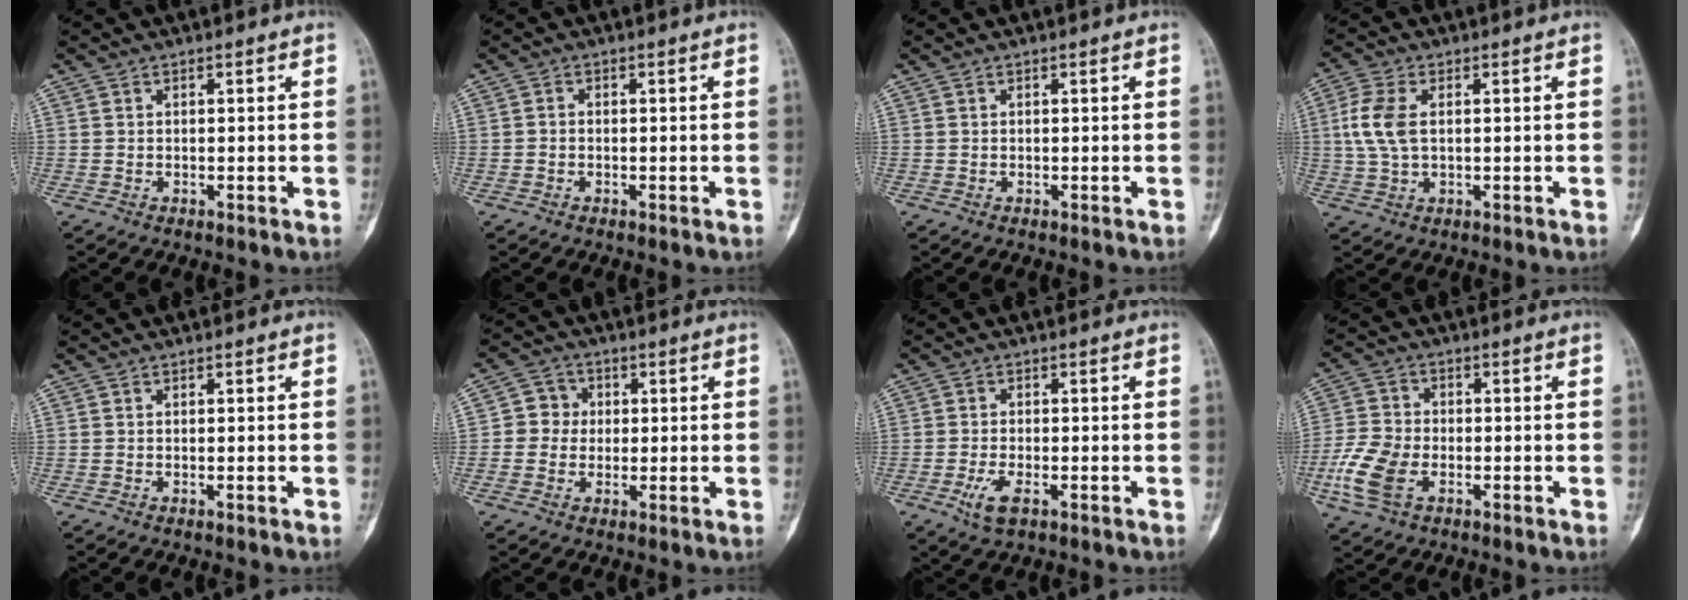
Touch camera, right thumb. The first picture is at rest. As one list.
[{"total": 0.8, "force": [-0.3, 0.6, 0.4], "torque": [-0.004, 0.002, -0.009]}, {"total": 0.0}, {"total": 7.2, "force": [0.8, 4.2, 5.9], "torque": [-0.138, 0.007, 0.014]}, {"total": 0.0}, {"total": 5.2, "force": [0.1, 4.9, 1.7], "torque": [-0.001, 0.009, -0.007]}, {"total": 4.4, "force": [-2.0, 1.8, 3.4], "torque": [-0.072, 0.002, -0.035]}, {"total": 9.2, "force": [-3.4, 5.8, 6.4], "torque": [-0.145, 0.009, -0.072]}]